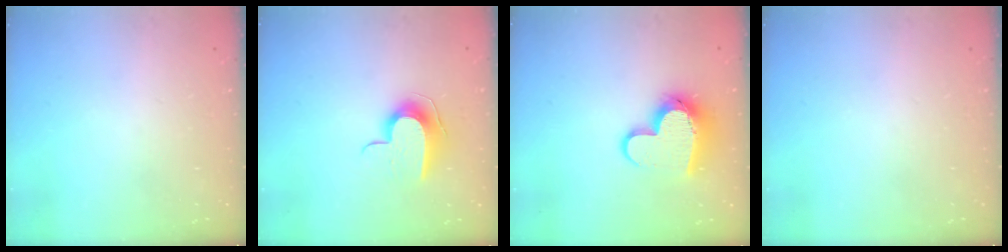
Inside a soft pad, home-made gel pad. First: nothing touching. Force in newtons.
{"total": 9.0, "press": 9.0, "slide": 0.5}
{"total": 12.4, "press": 12.3, "slide": 1.2}
{"total": 0.0}